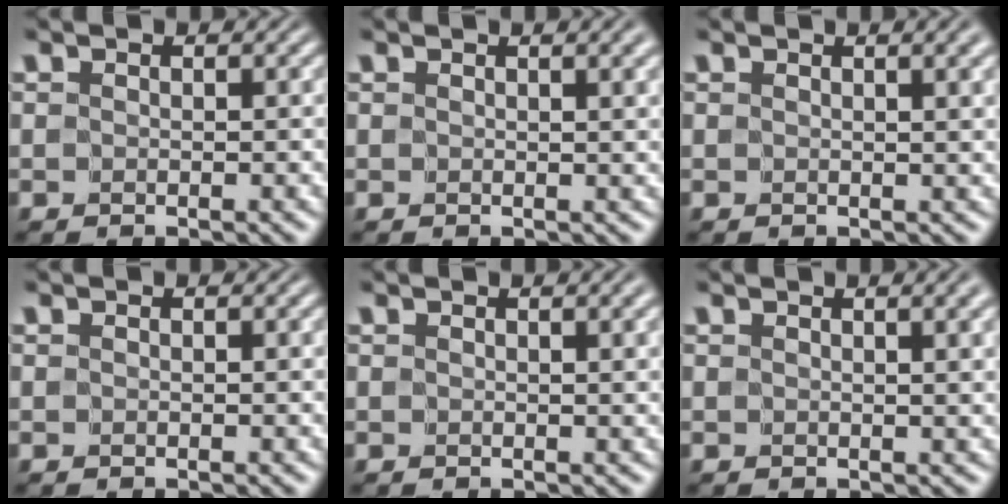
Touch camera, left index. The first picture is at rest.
{"total": 2.2, "force": [1.0, 0.5, 1.9], "torque": [-0.019, 0.001, 0.014]}
{"total": 2.6, "force": [1.2, 0.7, 2.2], "torque": [-0.021, 0.001, 0.015]}
{"total": 0.0}
{"total": 1.7, "force": [0.7, 0.3, 1.5], "torque": [-0.017, 0.002, 0.010]}
{"total": 3.4, "force": [1.4, 1.1, 2.9], "torque": [-0.022, 0.003, 0.013]}